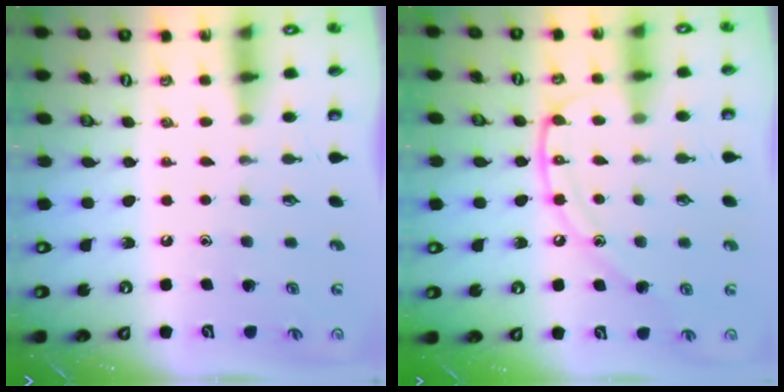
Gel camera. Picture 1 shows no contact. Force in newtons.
{"total": 12.5, "press": 12.4, "slide": 1.4}